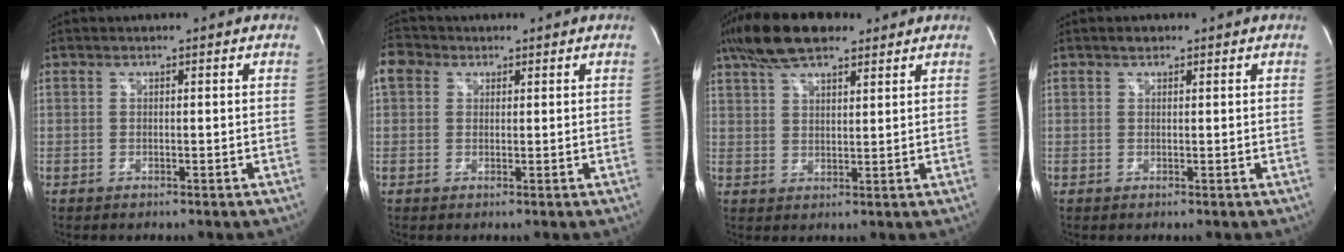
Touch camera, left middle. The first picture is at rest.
{"total": 3.8, "force": [1.8, 3.0, 1.5], "torque": [-0.041, 0.023, 0.035]}
{"total": 10.4, "force": [7.7, 3.5, 6.1], "torque": [-0.121, 0.025, 0.137]}
{"total": 0.9, "force": [0.7, 0.4, 0.3], "torque": [-0.010, 0.003, 0.010]}